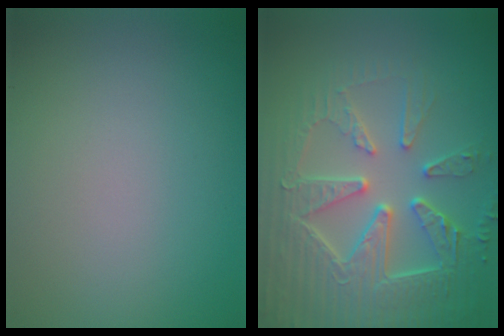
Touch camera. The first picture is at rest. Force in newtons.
{"total": 8.0, "press": 6.3, "slide": 4.9}